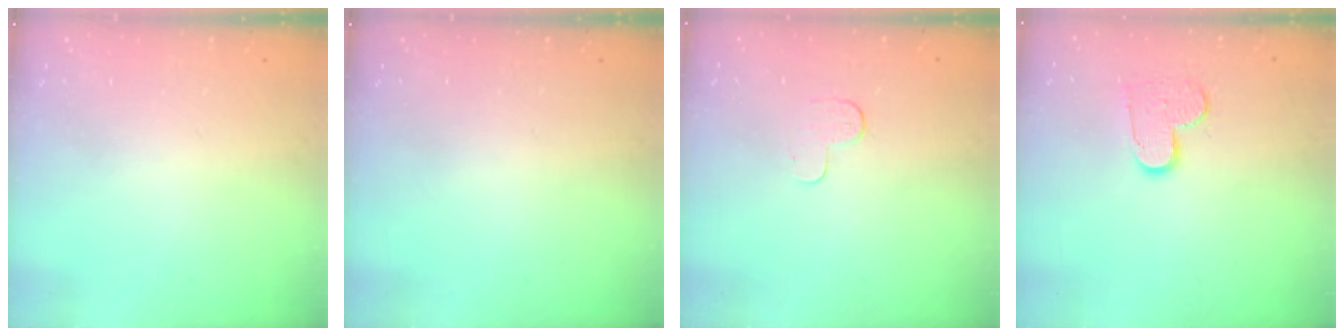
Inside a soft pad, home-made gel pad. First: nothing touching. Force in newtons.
{"total": 0.0}
{"total": 3.1, "press": 3.1, "slide": 0.3}
{"total": 9.1, "press": 9.1, "slide": 0.7}